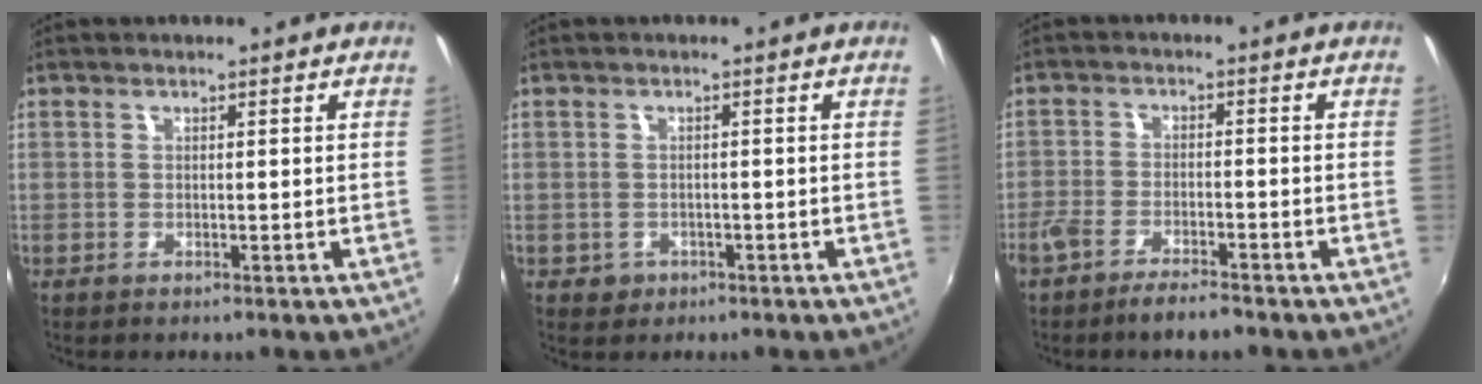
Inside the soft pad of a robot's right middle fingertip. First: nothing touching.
{"total": 2.3, "force": [-0.8, 2.1, 0.7], "torque": [-0.018, -0.001, -0.008]}
{"total": 5.9, "force": [-4.8, 1.3, 3.2], "torque": [-0.082, -0.011, -0.092]}